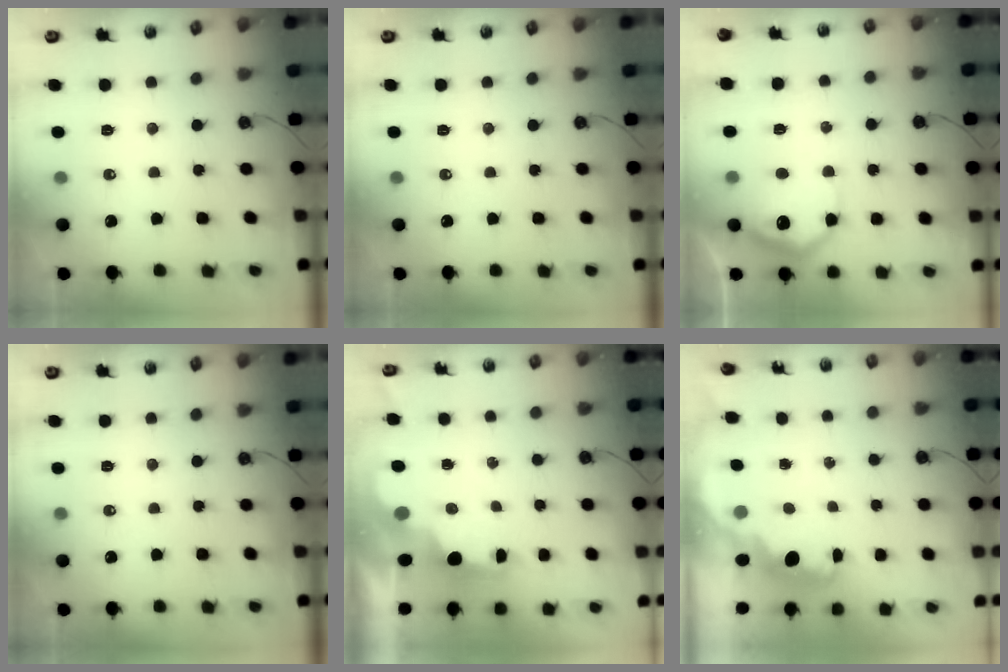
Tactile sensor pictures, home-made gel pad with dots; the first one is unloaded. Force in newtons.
{"total": 0.0}
{"total": 14.3, "press": 14.2, "slide": 0.8}
{"total": 0.0}
{"total": 2.3, "press": 2.2, "slide": 0.7}
{"total": 2.3, "press": 2.2, "slide": 0.6}